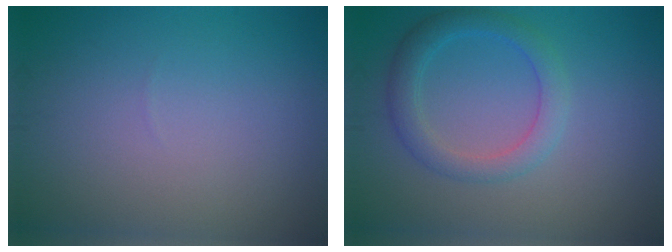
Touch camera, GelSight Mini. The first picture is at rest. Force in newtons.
{"total": 3.2, "press": 3.2, "slide": 0.1}